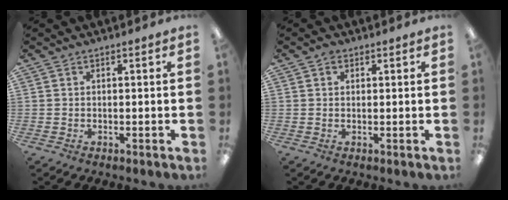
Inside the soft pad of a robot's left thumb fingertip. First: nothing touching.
{"total": 1.5, "force": [0.8, 1.1, 0.6], "torque": [-0.013, 0.003, 0.014]}